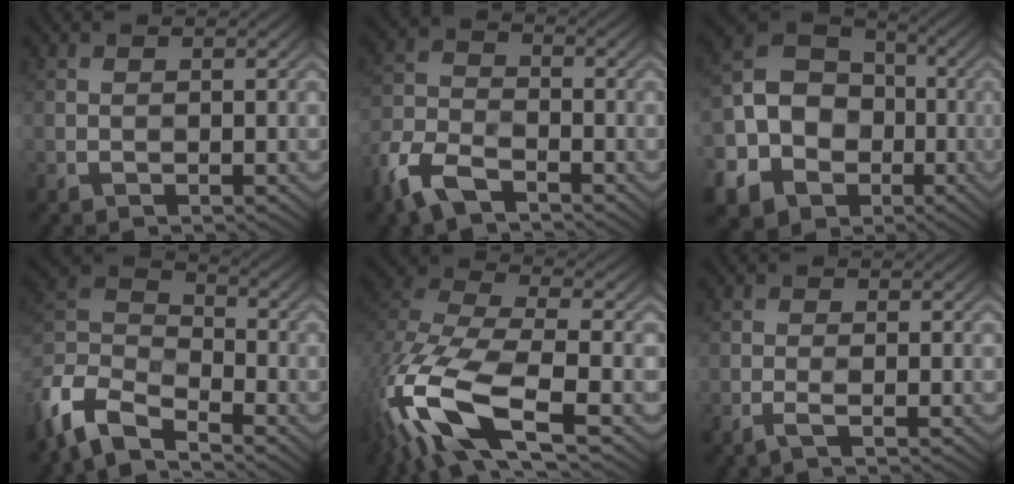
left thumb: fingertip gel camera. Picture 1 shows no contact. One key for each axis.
{"total": 7.3, "fx": -4.2, "fy": 3.7, "fz": 4.8, "tx": -0.110, "ty": -0.007, "tz": -0.105}
{"total": 14.9, "fx": -3.8, "fy": 12.9, "fz": 6.4, "tx": -0.191, "ty": -0.041, "tz": -0.079}
{"total": 9.1, "fx": -6.2, "fy": 4.1, "fz": 5.3, "tx": -0.127, "ty": 0.007, "tz": -0.130}
{"total": 15.0, "fx": -4.7, "fy": 6.9, "fz": 12.4, "tx": -0.313, "ty": -0.029, "tz": -0.094}
{"total": 1.2, "fx": 0.5, "fy": 0.1, "fz": 1.1, "tx": -0.015, "ty": 0.009, "tz": -0.004}